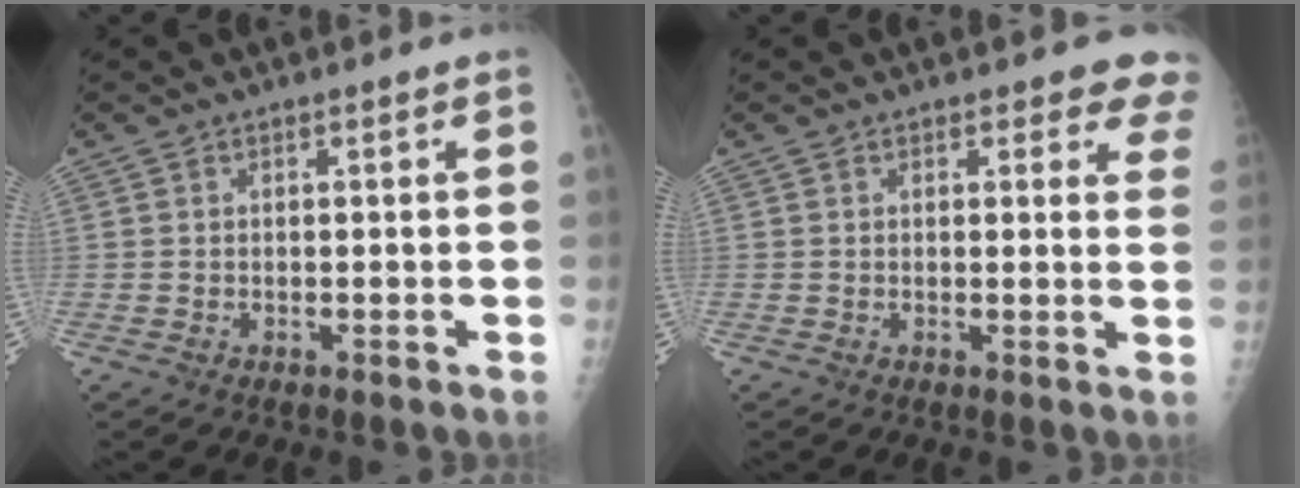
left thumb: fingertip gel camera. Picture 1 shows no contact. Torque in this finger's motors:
{"motor_torque": [-0.03, 0.13, 0.57, -0.55, 0.00]}